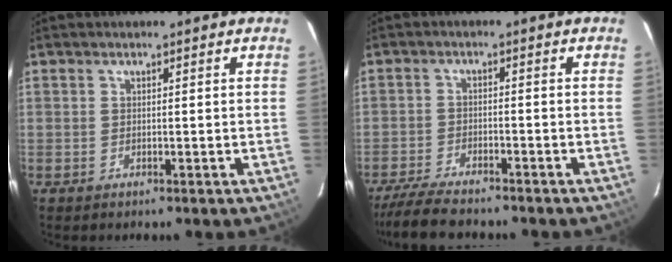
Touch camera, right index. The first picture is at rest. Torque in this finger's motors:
{"motor_torque": [0.21, -0.12, 0.07, 0.06]}